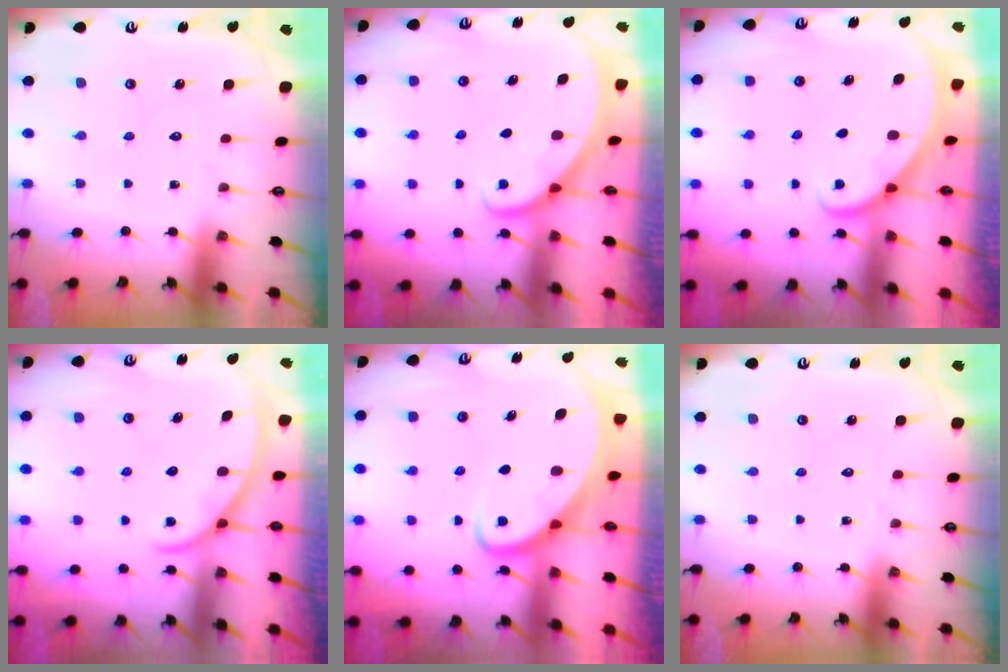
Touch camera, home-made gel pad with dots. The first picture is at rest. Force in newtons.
{"total": 2.0, "press": 2.0, "slide": 0.1}
{"total": 1.9, "press": 1.9, "slide": 0.1}
{"total": 2.4, "press": 2.4, "slide": 0.4}
{"total": 3.1, "press": 3.1, "slide": 0.4}
{"total": 0.0}